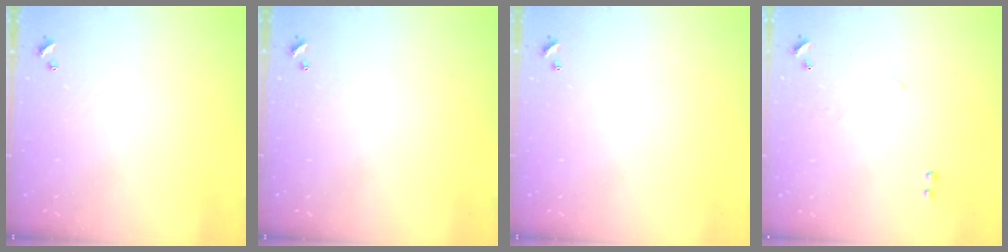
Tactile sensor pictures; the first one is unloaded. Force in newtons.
{"total": 0.0}
{"total": 0.0}
{"total": 1.3, "press": 1.0, "slide": 0.7}